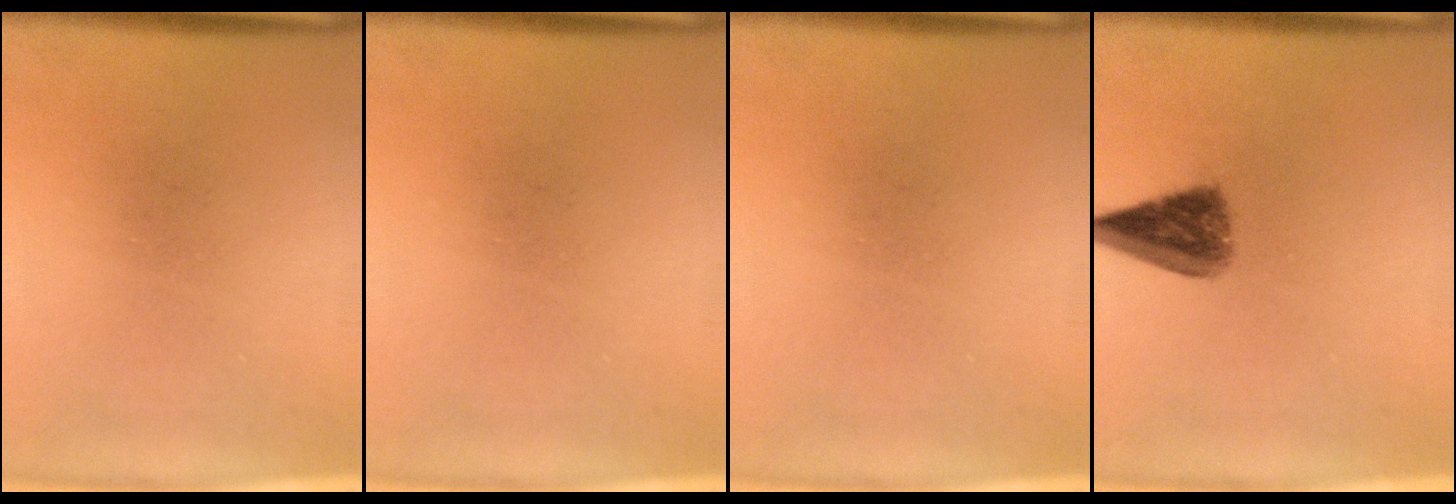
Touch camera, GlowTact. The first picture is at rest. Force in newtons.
{"total": 0.0}
{"total": 0.0}
{"total": 5.9}